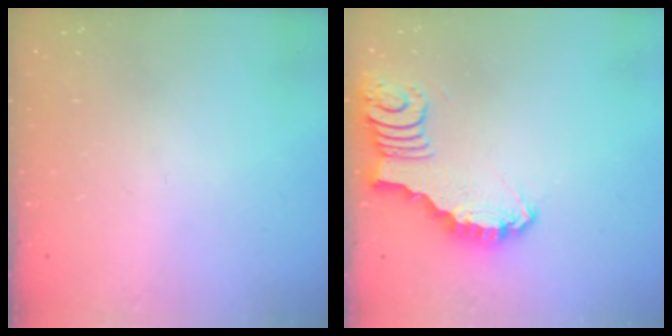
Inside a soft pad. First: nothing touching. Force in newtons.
{"total": 3.6, "press": 3.6, "slide": 0.1}